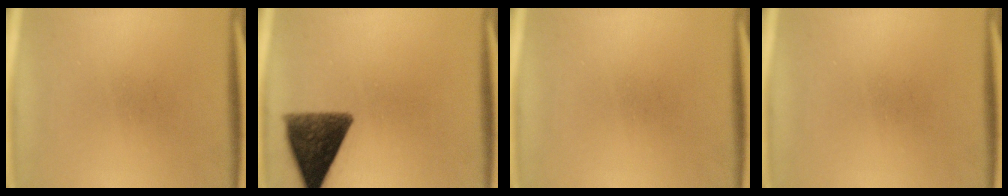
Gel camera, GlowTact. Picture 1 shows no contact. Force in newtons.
{"total": 10.7}
{"total": 0.0}
{"total": 0.0}